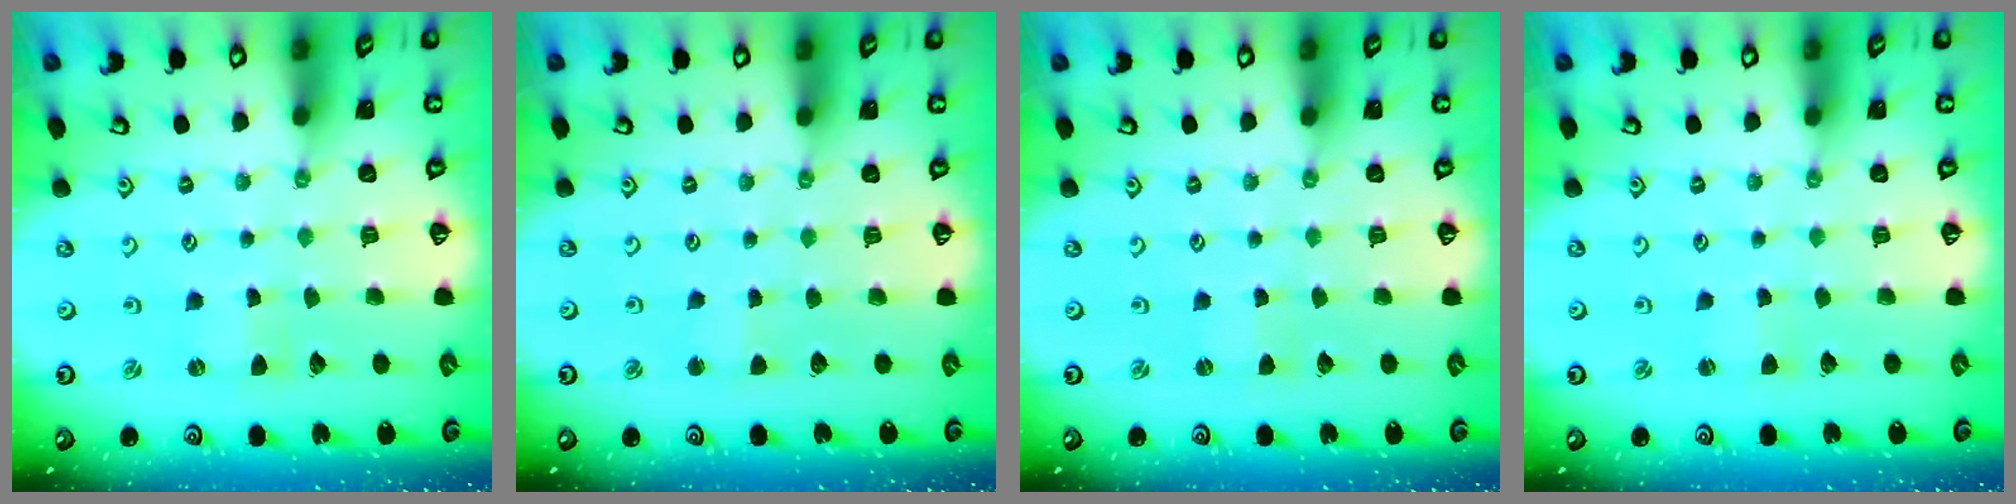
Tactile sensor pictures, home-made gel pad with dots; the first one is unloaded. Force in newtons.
{"total": 1.9, "press": 1.9, "slide": 0.2}
{"total": 0.0}
{"total": 2.1, "press": 2.1, "slide": 0.3}